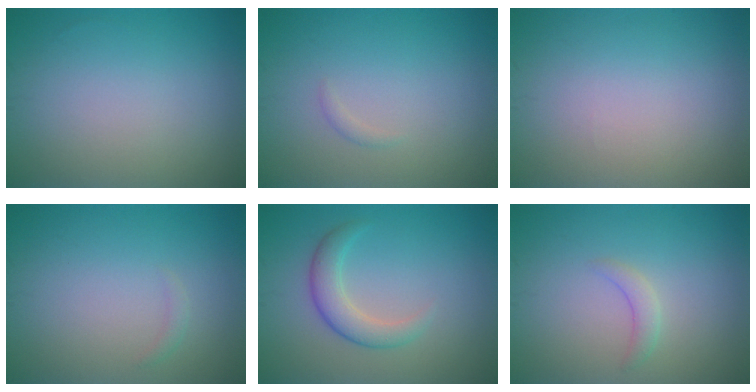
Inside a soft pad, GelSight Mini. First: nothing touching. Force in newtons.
{"total": 0.6, "press": 0.6, "slide": 0.0}
{"total": 0.0}
{"total": 0.7, "press": 0.7, "slide": 0.0}
{"total": 3.0, "press": 3.0, "slide": 0.1}
{"total": 1.3, "press": 1.3, "slide": 0.2}